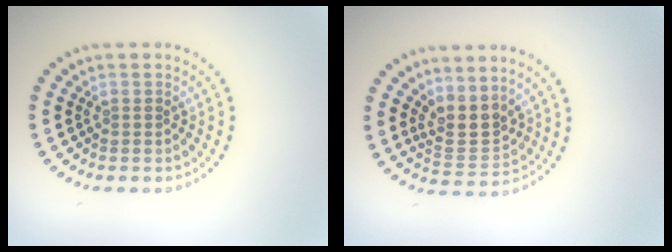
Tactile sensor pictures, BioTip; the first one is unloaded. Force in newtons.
{"total": 3.0, "press": 2.4, "slide": 1.7}